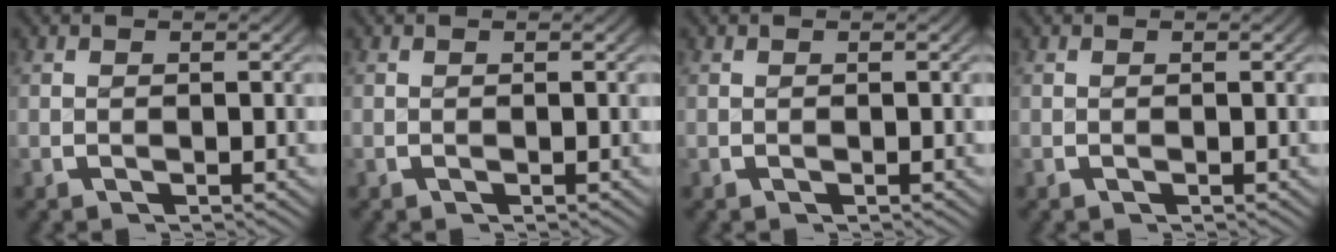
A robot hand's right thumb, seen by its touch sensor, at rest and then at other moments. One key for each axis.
{"total": 0.0}
{"total": 0.0}
{"total": 0.0}